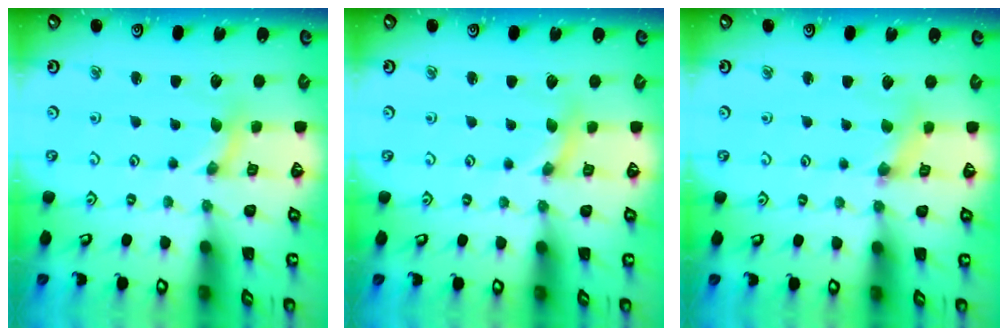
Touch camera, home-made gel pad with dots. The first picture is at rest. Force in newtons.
{"total": 1.1, "press": 1.1, "slide": 0.2}
{"total": 2.5, "press": 2.5, "slide": 0.4}